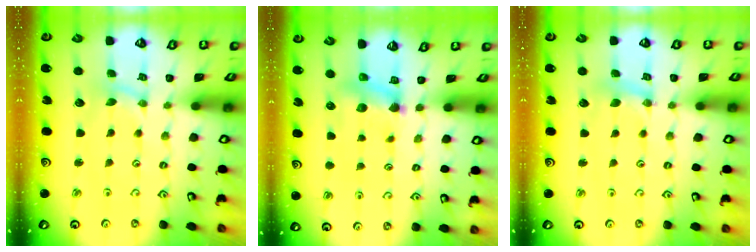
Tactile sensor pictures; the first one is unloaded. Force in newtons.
{"total": 6.8, "press": 6.8, "slide": 0.4}
{"total": 2.9, "press": 2.9, "slide": 0.3}